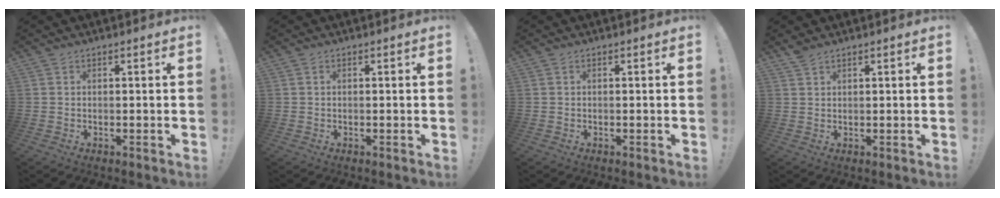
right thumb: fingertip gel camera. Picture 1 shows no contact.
{"total": 0.0}
{"total": 0.0}
{"total": 2.0, "force": [1.6, 0.5, 1.1], "torque": [-0.022, -0.007, 0.030]}